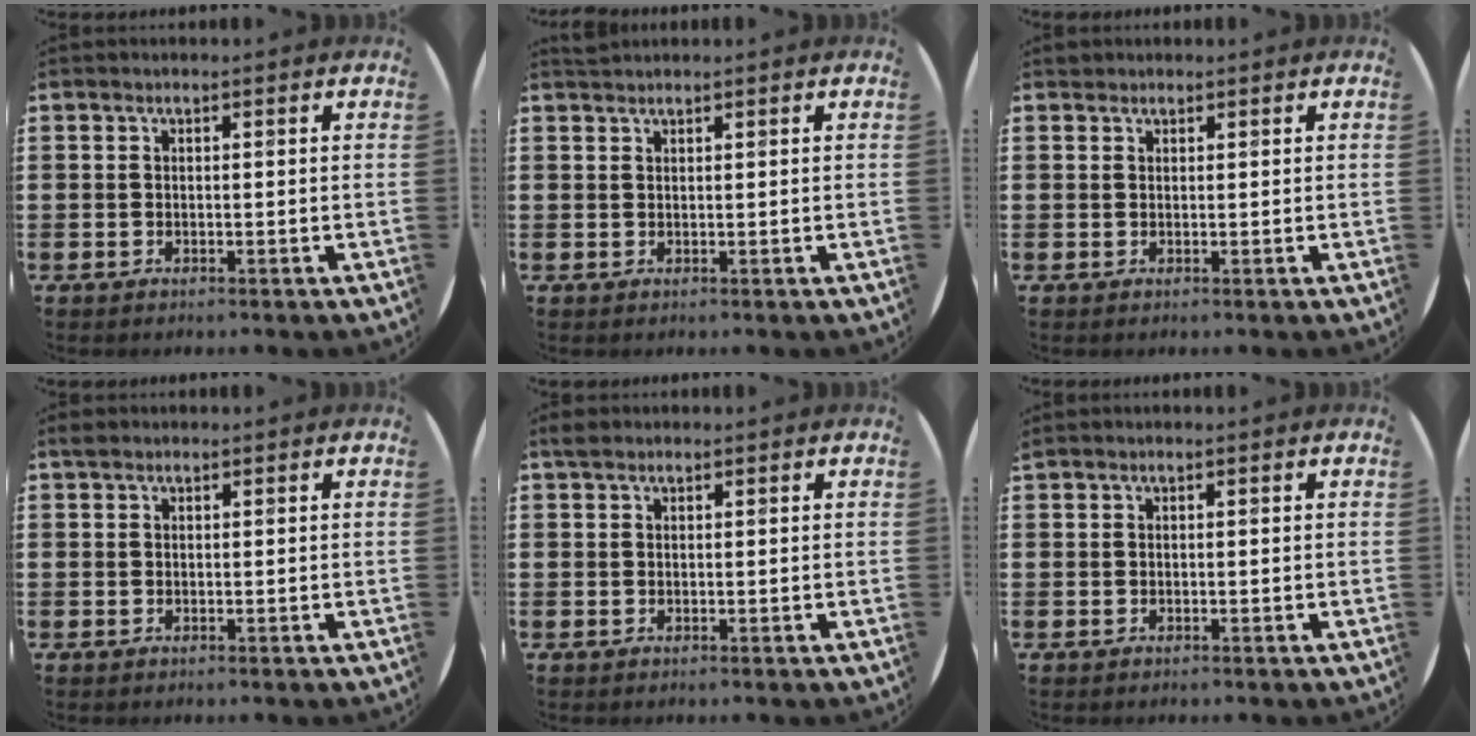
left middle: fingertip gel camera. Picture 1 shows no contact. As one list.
[{"total": 0.8, "force": [0.8, -0.1, -0.1], "torque": [-0.001, 0.000, 0.017]}, {"total": 0.6, "force": [0.5, 0.2, 0.0], "torque": [0.008, -0.001, 0.009]}, {"total": 0.8, "force": [0.7, 0.4, 0.2], "torque": [0.003, 0.000, 0.011]}, {"total": 1.1, "force": [1.0, 0.5, 0.3], "torque": [0.000, 0.001, 0.016]}, {"total": 0.0}]